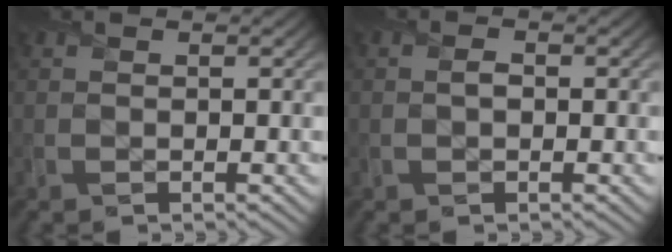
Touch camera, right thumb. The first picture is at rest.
{"total": 1.0, "force": [-0.1, 0.8, 0.6], "torque": [-0.010, -0.001, -0.007]}